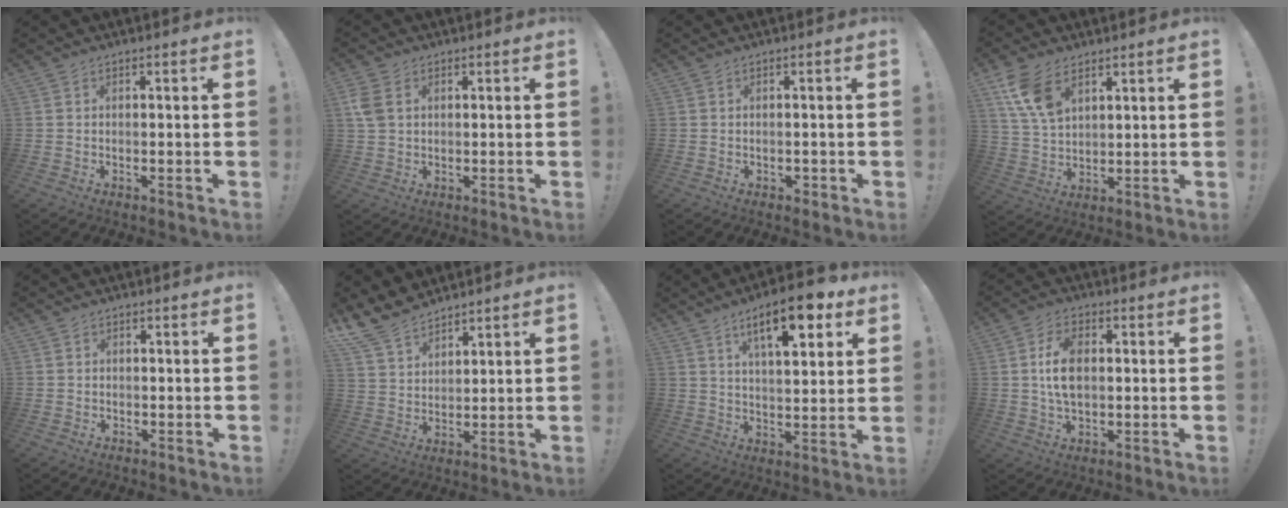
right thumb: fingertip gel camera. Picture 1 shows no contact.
{"total": 4.9, "force": [1.7, 3.4, 3.0], "torque": [-0.060, 0.000, 0.036]}
{"total": 1.1, "force": [-0.5, 0.9, 0.4], "torque": [-0.004, 0.003, -0.010]}
{"total": 11.2, "force": [6.4, 6.3, 6.6], "torque": [-0.123, -0.024, 0.125]}
{"total": 2.5, "force": [0.4, 2.5, 0.5], "torque": [0.004, -0.006, 0.006]}
{"total": 10.2, "force": [8.6, 4.4, 3.1], "torque": [-0.067, -0.057, 0.171]}
{"total": 14.6, "force": [7.6, 4.9, 11.4], "torque": [-0.163, -0.030, 0.119]}
{"total": 10.4, "force": [1.2, 7.0, 7.5], "torque": [-0.122, 0.005, 0.022]}